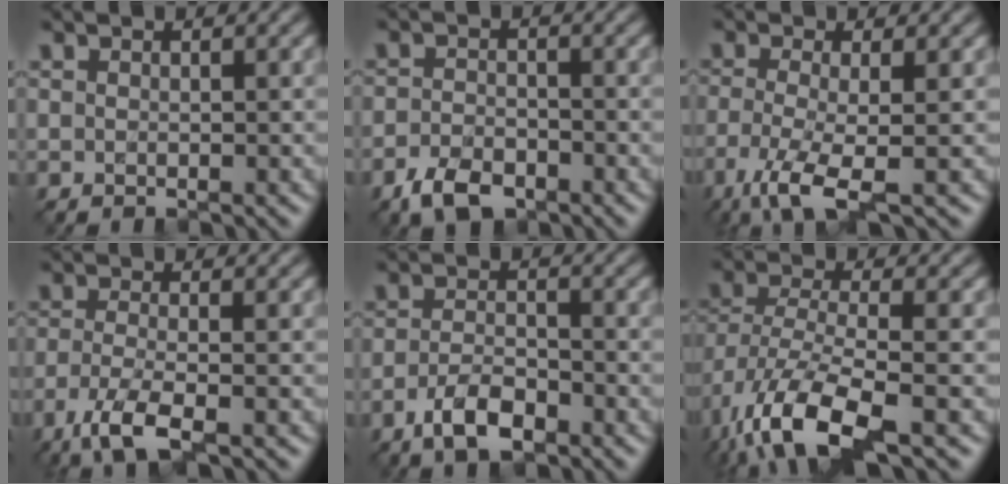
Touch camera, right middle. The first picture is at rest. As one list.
[{"total": 3.1, "force": [-2.4, 1.5, 1.3], "torque": [-0.031, 0.006, -0.051]}, {"total": 5.2, "force": [-2.7, 1.2, 4.3], "torque": [-0.103, -0.006, -0.059]}, {"total": 4.4, "force": [-2.8, 1.0, 3.2], "torque": [-0.076, 0.000, -0.061]}, {"total": 3.4, "force": [-2.3, 1.2, 2.2], "torque": [-0.051, 0.007, -0.046]}, {"total": 8.4, "force": [-4.2, 3.4, 6.4], "torque": [-0.152, -0.009, -0.082]}]